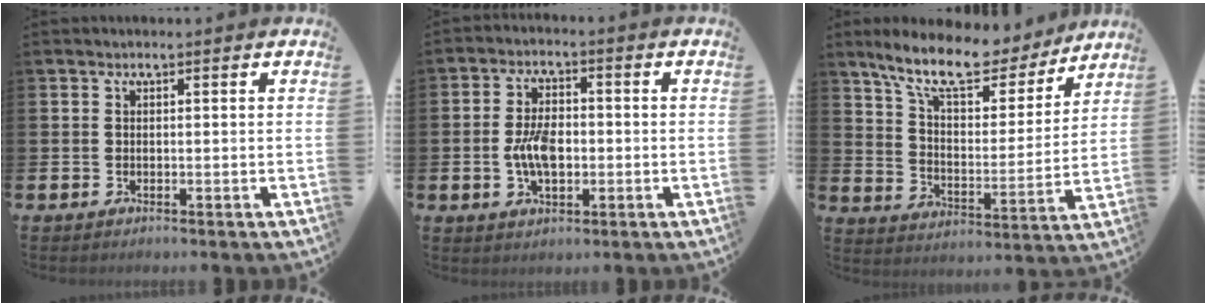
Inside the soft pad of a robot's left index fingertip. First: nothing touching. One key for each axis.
{"total": 5.4, "fx": -0.8, "fy": 3.0, "fz": 4.4, "tx": -0.076, "ty": 0.000, "tz": -0.018}
{"total": 12.0, "fx": 10.1, "fy": 3.5, "fz": 5.4, "tx": -0.132, "ty": -0.059, "tz": 0.174}